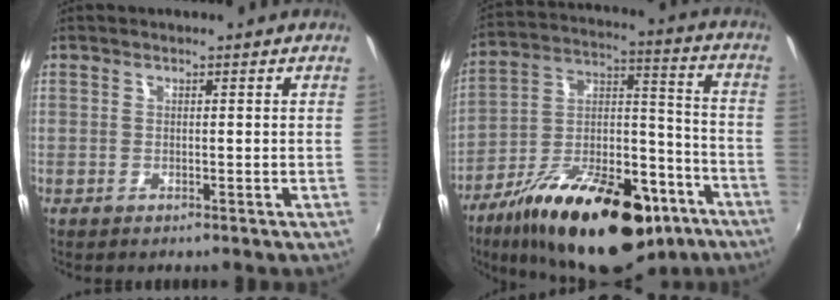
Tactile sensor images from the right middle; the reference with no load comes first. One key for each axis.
{"total": 28.4, "fx": -16.9, "fy": 12.6, "fz": 19.1, "tx": -0.308, "ty": 0.002, "tz": -0.252}